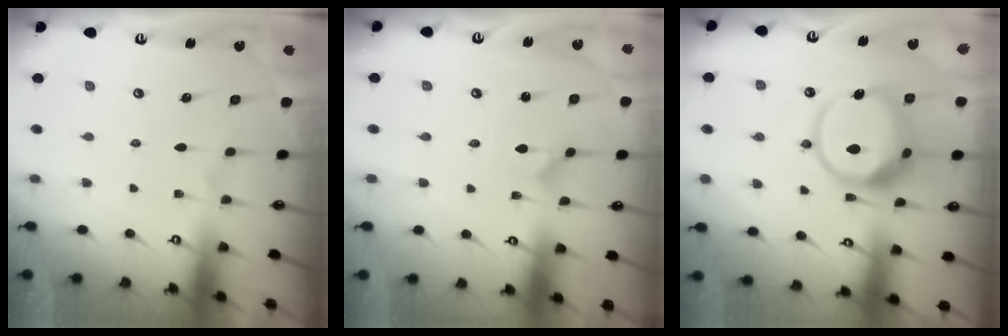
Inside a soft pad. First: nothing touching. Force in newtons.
{"total": 0.9, "press": 0.9, "slide": 0.0}
{"total": 13.9, "press": 13.9, "slide": 1.6}